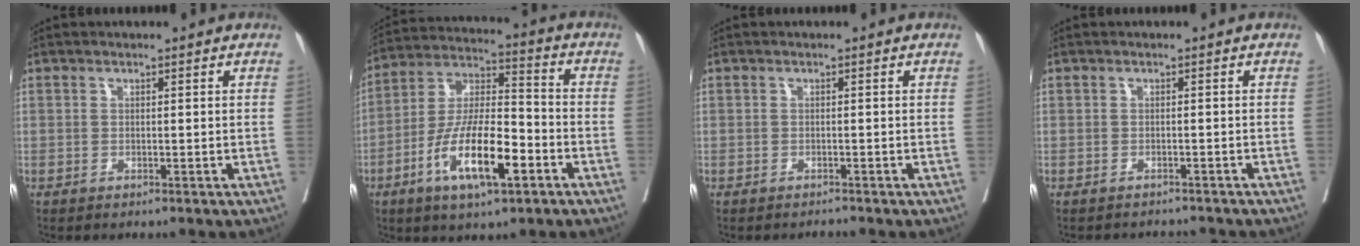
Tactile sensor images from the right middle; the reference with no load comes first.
{"total": 14.2, "force": [-6.0, 3.7, 12.3], "torque": [-0.240, -0.004, -0.108]}
{"total": 0.6, "force": [-0.6, -0.1, 0.0], "torque": [-0.005, -0.004, -0.009]}
{"total": 4.4, "force": [-4.3, 0.5, 0.7], "torque": [-0.003, -0.005, -0.049]}